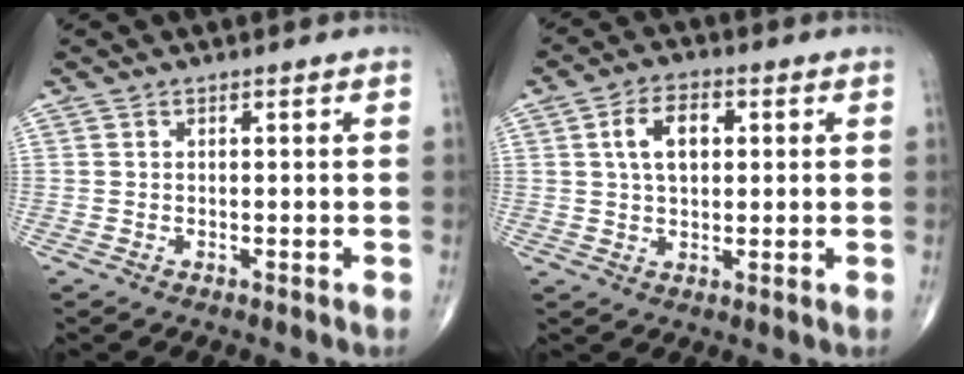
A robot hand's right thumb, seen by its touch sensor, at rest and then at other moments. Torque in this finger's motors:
{"motor_torque": [-0.26, 0.99, 0.47, 0.29, 0.02]}